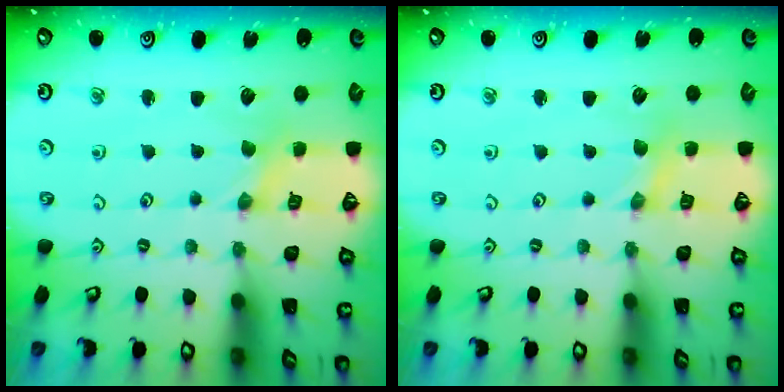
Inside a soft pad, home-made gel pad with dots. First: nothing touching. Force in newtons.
{"total": 2.1, "press": 2.1, "slide": 0.4}